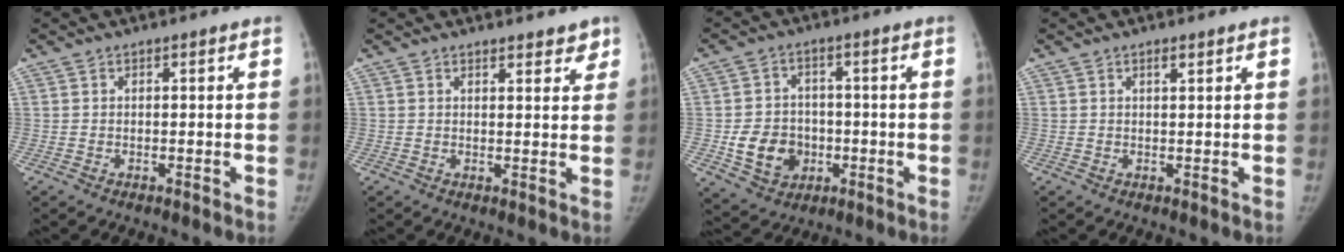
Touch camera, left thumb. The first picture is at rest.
{"total": 3.8, "force": [3.1, 1.5, 1.6], "torque": [0.007, -0.015, 0.037]}
{"total": 9.5, "force": [-1.9, 8.1, 4.7], "torque": [-0.048, 0.008, -0.024]}
{"total": 1.1, "force": [0.8, 0.3, 0.8], "torque": [-0.011, -0.004, 0.014]}